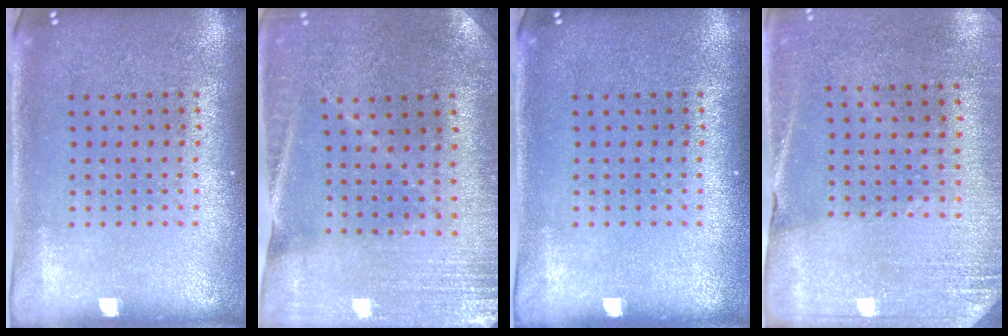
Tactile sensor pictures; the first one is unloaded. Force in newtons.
{"total": 0.8, "press": 0.8, "slide": 0.1}
{"total": 0.0}
{"total": 2.7, "press": 2.6, "slide": 0.9}